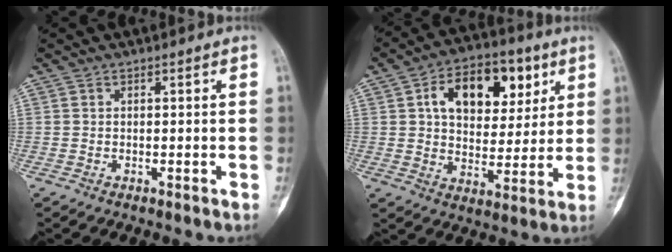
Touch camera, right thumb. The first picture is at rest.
{"total": 17.0, "force": [6.3, 10.5, 11.8], "torque": [-0.137, -0.004, 0.100]}